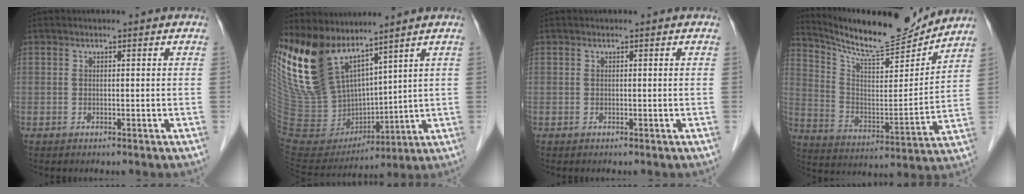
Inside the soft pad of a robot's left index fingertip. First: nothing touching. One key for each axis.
{"total": 17.3, "fx": 12.3, "fy": 7.7, "fz": 9.3, "tx": -0.210, "ty": -0.004, "tz": 0.256}
{"total": 0.0}
{"total": 16.7, "fx": 15.8, "fy": 1.1, "fz": 5.2, "tx": -0.104, "ty": -0.021, "tz": 0.261}